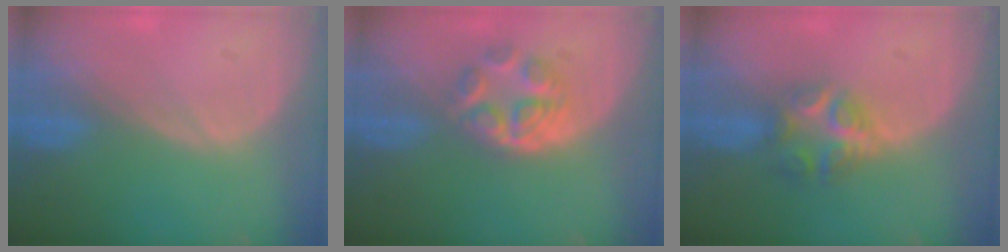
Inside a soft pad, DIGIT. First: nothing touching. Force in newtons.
{"total": 6.3, "press": 5.3, "slide": 3.3}
{"total": 6.1, "press": 5.4, "slide": 2.8}